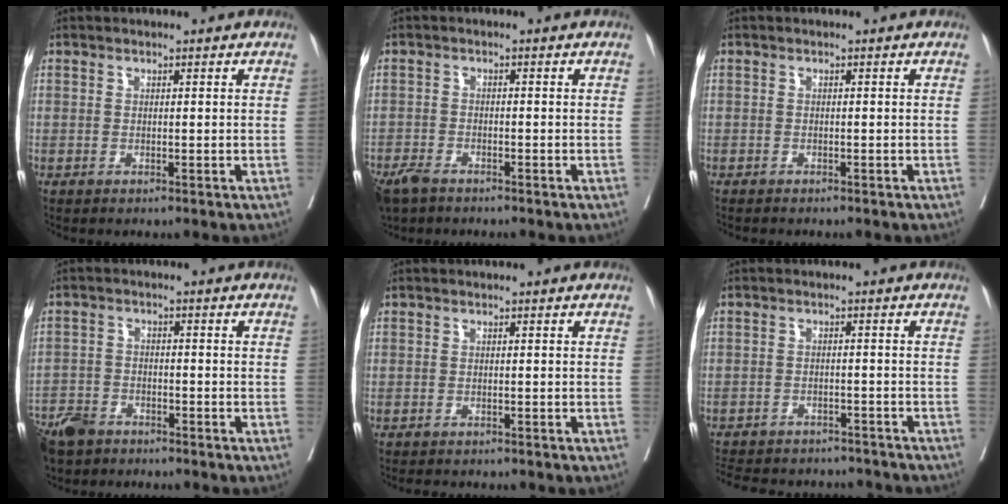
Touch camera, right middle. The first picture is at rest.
{"total": 5.8, "force": [-4.5, 2.5, 2.7], "torque": [-0.052, -0.008, -0.080]}
{"total": 2.0, "force": [-1.7, 0.6, 0.7], "torque": [-0.015, -0.005, -0.020]}
{"total": 6.5, "force": [-5.3, 3.2, 2.1], "torque": [-0.045, -0.008, -0.099]}
{"total": 2.6, "force": [-2.2, 0.9, 0.8], "torque": [-0.010, -0.005, -0.030]}
{"total": 16.0, "force": [-14.2, 5.5, 4.8], "torque": [-0.122, 0.001, -0.183]}